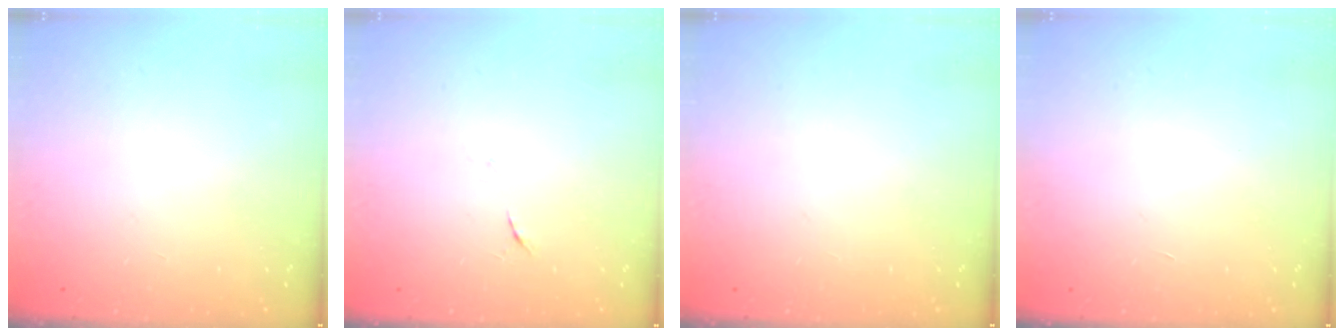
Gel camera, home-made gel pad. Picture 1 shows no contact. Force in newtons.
{"total": 4.3, "press": 4.1, "slide": 1.2}
{"total": 0.0}
{"total": 1.7, "press": 1.7, "slide": 0.1}